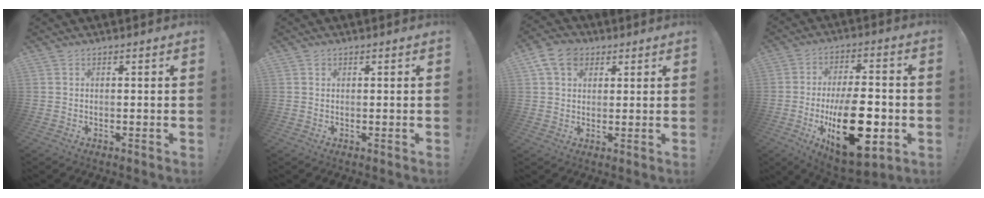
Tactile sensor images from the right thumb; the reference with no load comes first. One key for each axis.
{"total": 0.7, "fx": 0.5, "fy": 0.5, "fz": 0.0, "tx": 0.007, "ty": -0.002, "tz": 0.008}
{"total": 9.2, "fx": 4.1, "fy": 6.8, "fz": 4.7, "tx": -0.079, "ty": -0.002, "tz": 0.082}
{"total": 24.4, "fx": -5.9, "fy": 11.6, "fz": 20.6, "tx": -0.330, "ty": 0.021, "tz": -0.077}